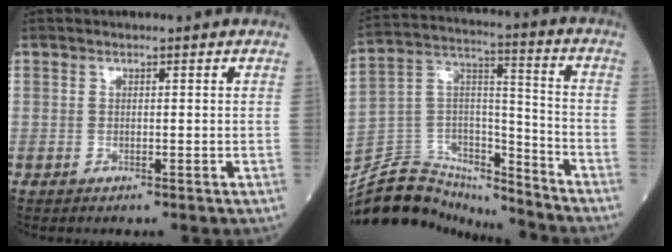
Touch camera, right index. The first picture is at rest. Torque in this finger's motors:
{"motor_torque": [-0.17, -0.27, -0.75, -0.21]}